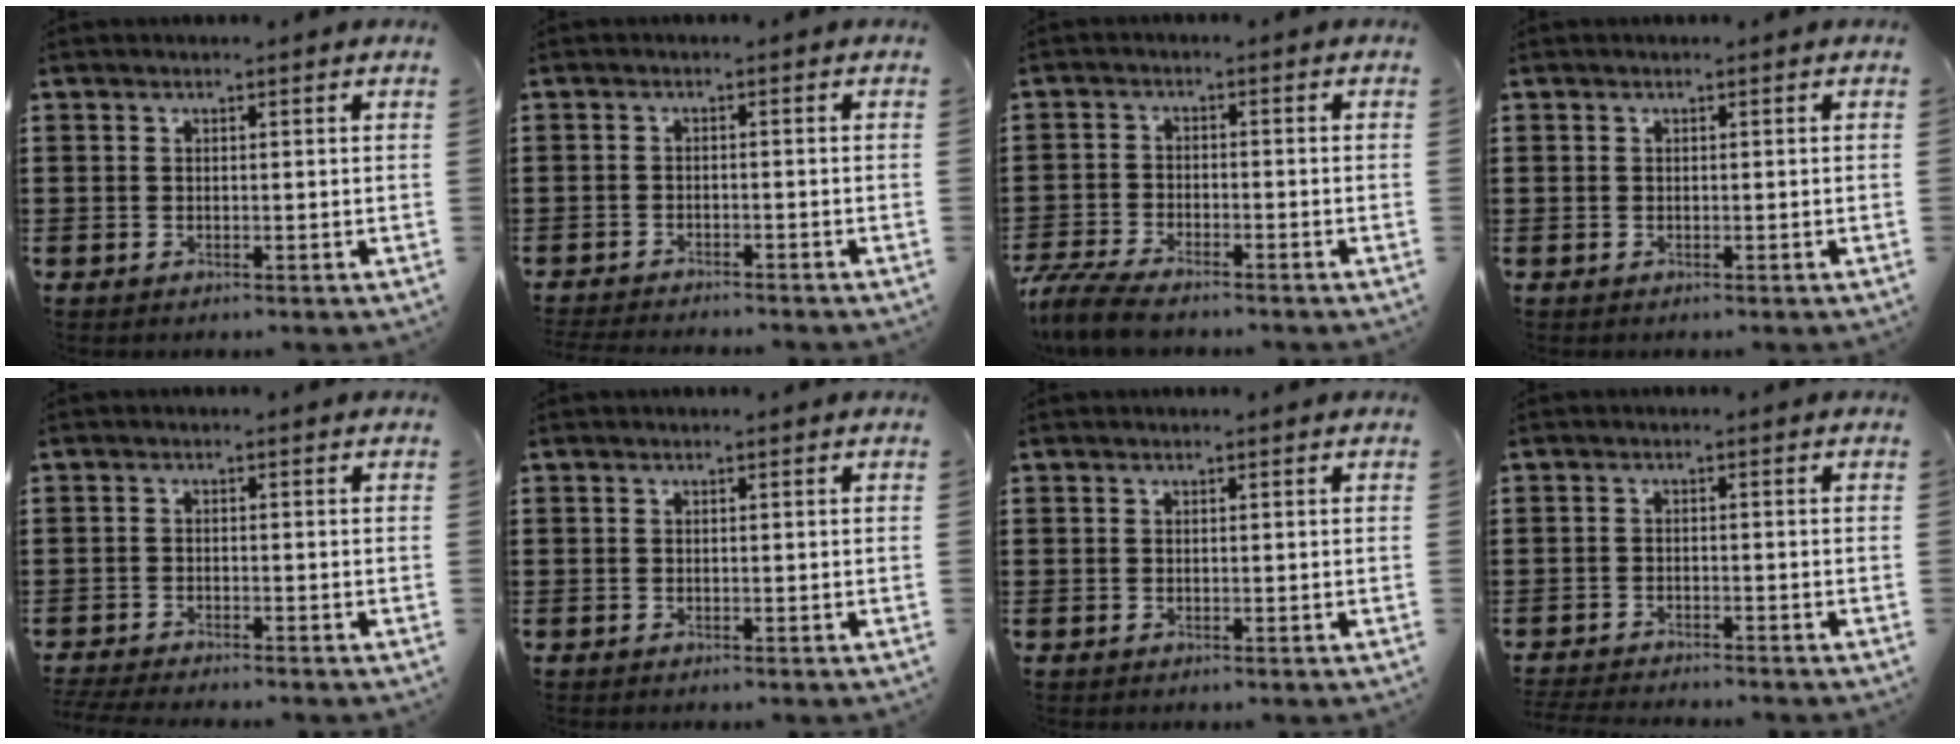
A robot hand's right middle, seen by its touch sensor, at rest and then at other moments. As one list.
[{"total": 2.1, "force": [-2.1, 0.1, 0.0], "torque": [-0.006, 0.000, -0.044]}, {"total": 5.6, "force": [-5.1, 1.0, 2.2], "torque": [-0.060, -0.002, -0.103]}, {"total": 0.5, "force": [0.0, 0.5, -0.1], "torque": [0.008, 0.002, -0.004]}, {"total": 2.4, "force": [-2.4, 0.0, 0.2], "torque": [-0.014, -0.005, -0.052]}, {"total": 0.0}, {"total": 0.0}, {"total": 2.5, "force": [-2.5, 0.1, 0.0], "torque": [-0.013, -0.005, -0.057]}]